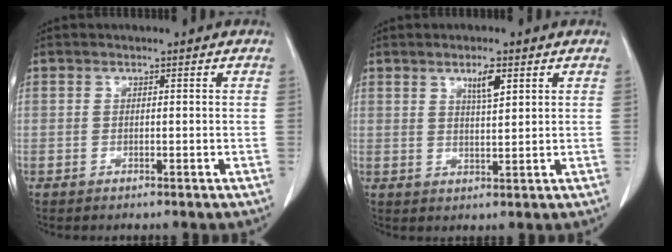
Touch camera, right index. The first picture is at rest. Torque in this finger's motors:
{"motor_torque": [0.08, 0.06, 0.04, 0.03]}